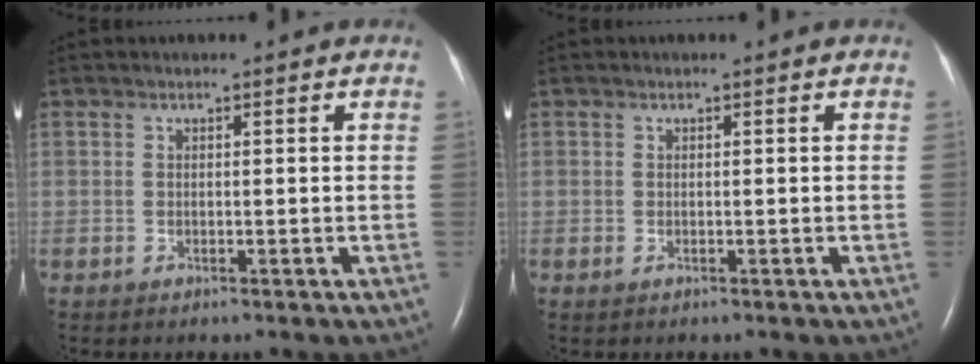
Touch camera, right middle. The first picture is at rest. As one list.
[{"total": 0.0}]